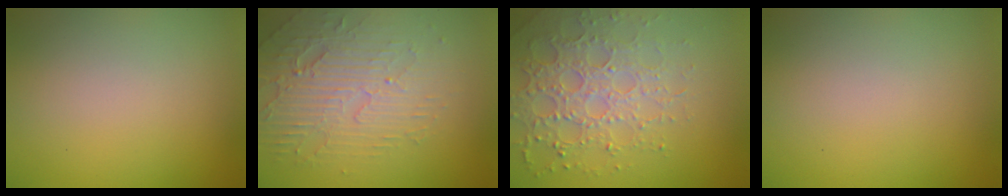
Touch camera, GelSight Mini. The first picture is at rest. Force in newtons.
{"total": 4.6, "press": 3.9, "slide": 2.3}
{"total": 4.6, "press": 4.4, "slide": 1.2}
{"total": 0.0}